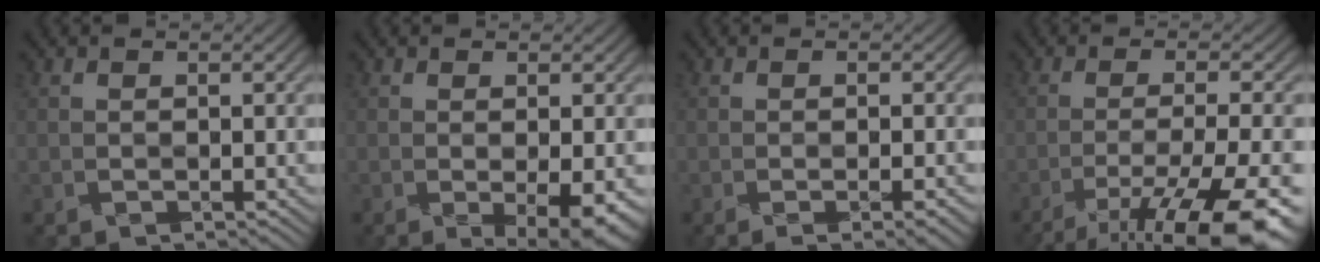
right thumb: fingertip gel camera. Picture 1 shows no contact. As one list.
[{"total": 4.0, "force": [-1.0, 1.1, 3.7], "torque": [-0.057, -0.002, -0.014]}, {"total": 2.6, "force": [-1.2, 0.4, 2.2], "torque": [-0.036, 0.002, -0.019]}, {"total": 13.5, "force": [-8.7, 2.7, 10.0], "torque": [-0.153, -0.001, -0.137]}]